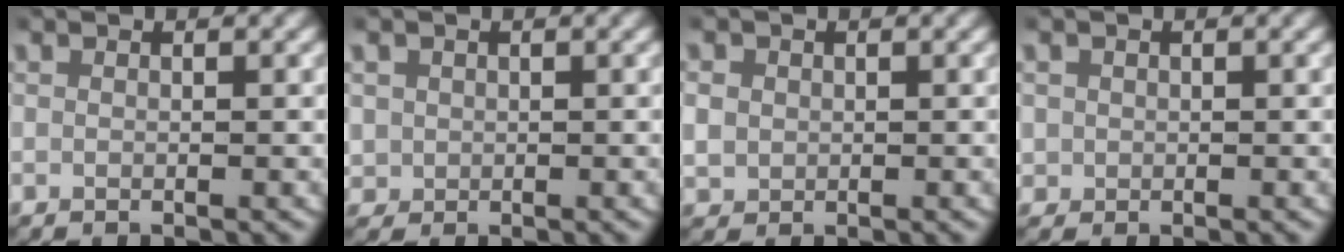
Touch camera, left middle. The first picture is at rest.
{"total": 2.5, "force": [0.4, 2.4, 0.5], "torque": [-0.022, -0.010, 0.012]}
{"total": 2.8, "force": [0.2, 2.6, 1.0], "torque": [-0.033, -0.006, 0.007]}
{"total": 1.8, "force": [0.3, 1.8, 0.2], "torque": [-0.007, -0.003, 0.004]}